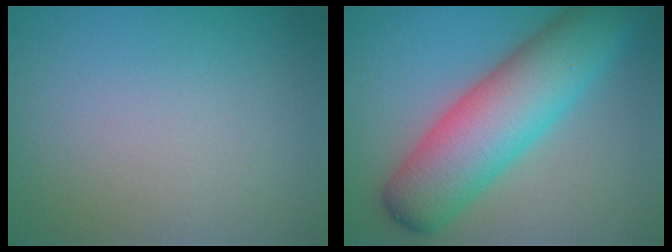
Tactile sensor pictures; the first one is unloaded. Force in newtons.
{"total": 9.5, "press": 9.5, "slide": 0.2}